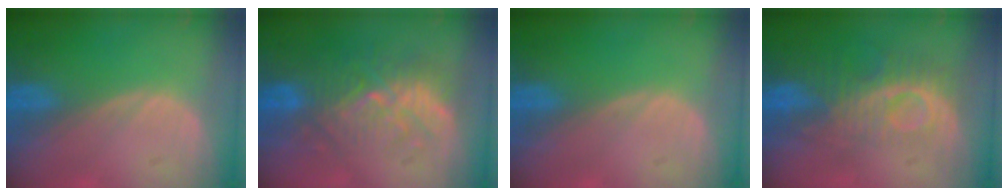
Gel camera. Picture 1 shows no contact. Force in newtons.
{"total": 9.3, "press": 8.9, "slide": 2.7}
{"total": 0.0}
{"total": 9.4, "press": 8.2, "slide": 4.5}